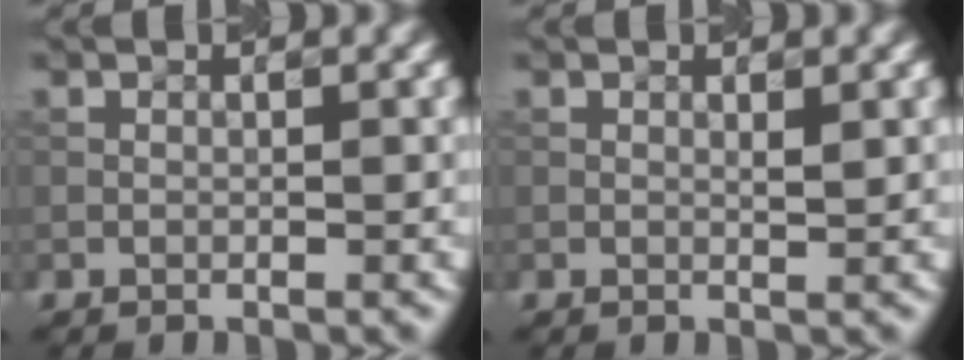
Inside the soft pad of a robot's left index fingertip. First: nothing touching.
{"total": 0.7, "force": [0.3, 0.1, 0.6], "torque": [-0.011, 0.000, 0.003]}